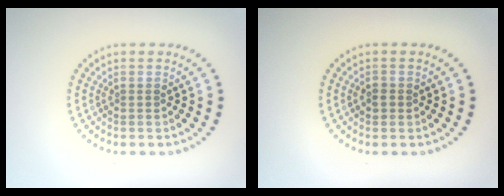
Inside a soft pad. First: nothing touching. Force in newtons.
{"total": 1.0, "press": 1.0, "slide": 0.1}